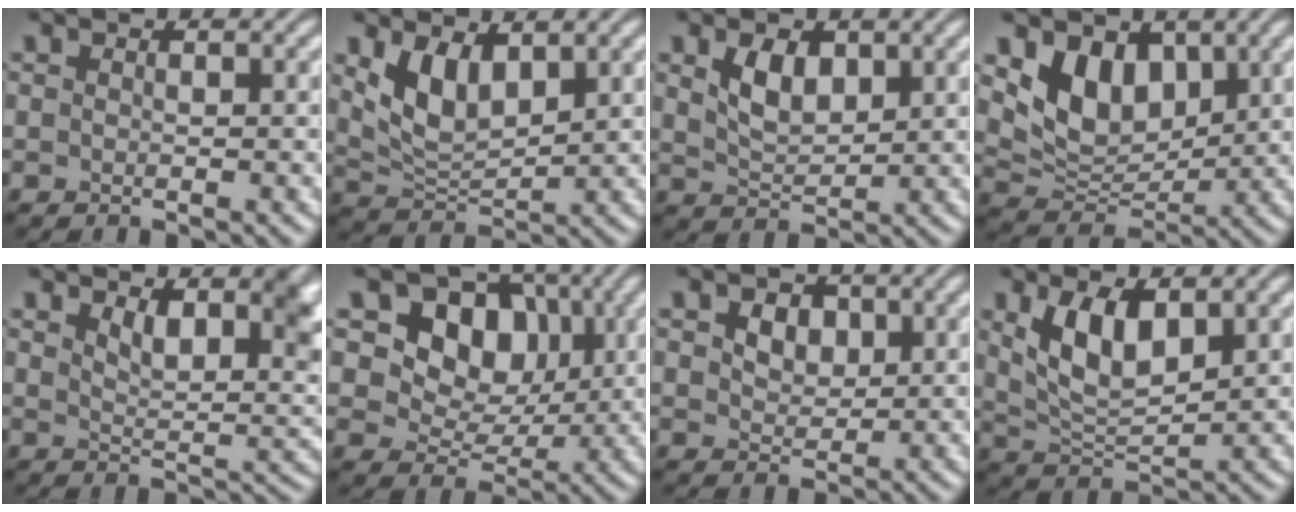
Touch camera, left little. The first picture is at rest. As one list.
[{"total": 4.5, "force": [2.1, 2.4, 3.3], "torque": [-0.071, -0.007, 0.045]}, {"total": 3.4, "force": [1.5, 2.0, 2.3], "torque": [-0.051, -0.001, 0.032]}, {"total": 5.8, "force": [2.6, 4.0, 3.3], "torque": [-0.062, -0.014, 0.045]}, {"total": 5.5, "force": [3.1, 2.3, 3.9], "torque": [-0.057, -0.010, 0.048]}, {"total": 9.5, "force": [3.2, 7.2, 5.2], "torque": [-0.092, 0.012, 0.050]}, {"total": 3.3, "force": [1.5, 2.3, 1.9], "torque": [-0.036, 0.006, 0.012]}, {"total": 5.5, "force": [2.1, 2.6, 4.3], "torque": [-0.093, -0.002, 0.044]}]